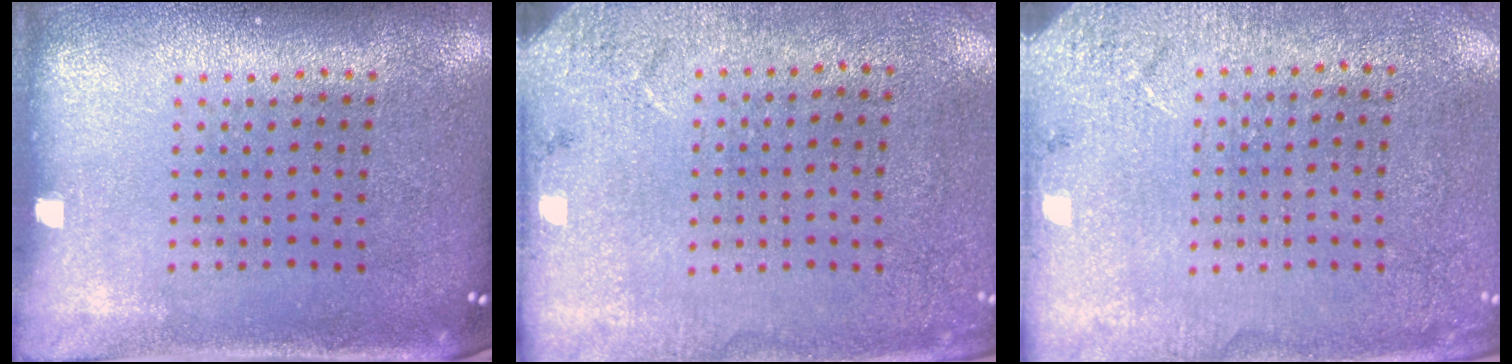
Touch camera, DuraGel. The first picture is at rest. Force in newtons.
{"total": 2.7, "press": 2.2, "slide": 1.6}
{"total": 2.6, "press": 2.5, "slide": 0.8}